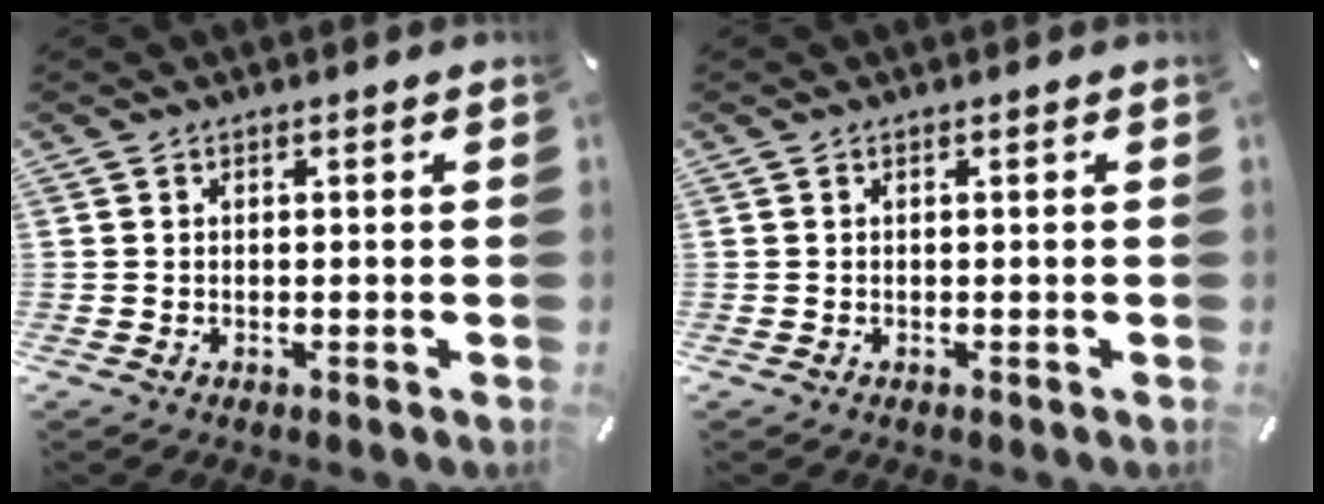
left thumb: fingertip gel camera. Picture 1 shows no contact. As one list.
[{"total": 0.0}]